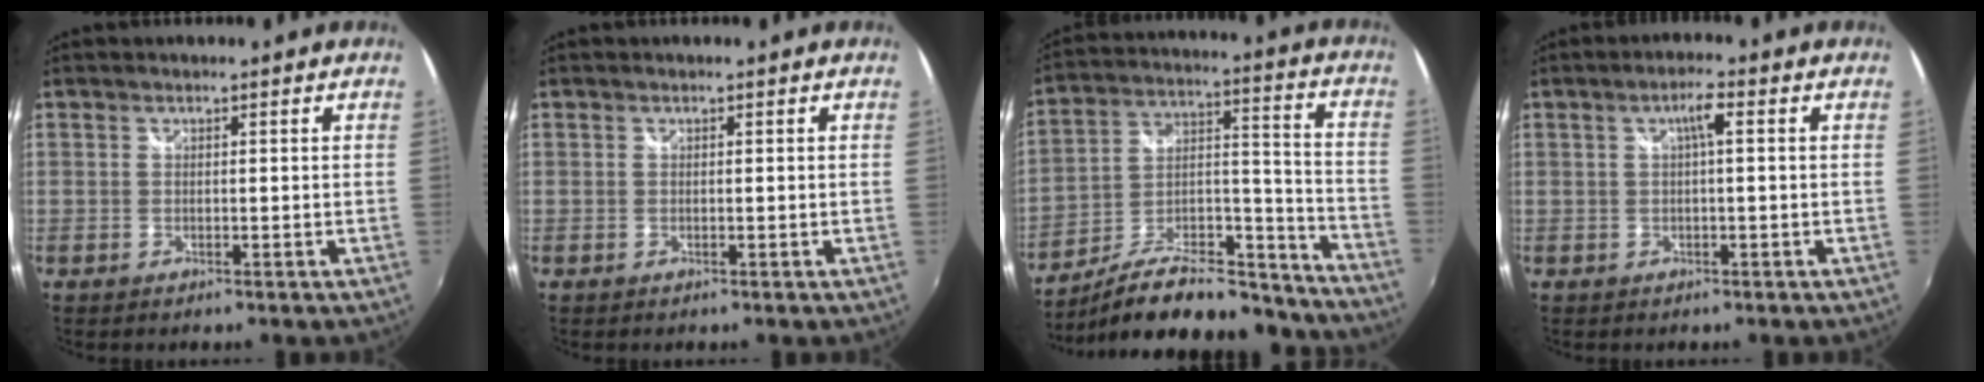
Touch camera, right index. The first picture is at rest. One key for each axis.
{"total": 0.0}
{"total": 25.8, "fx": -20.8, "fy": 8.4, "fz": 12.9, "tx": -0.206, "ty": 0.022, "tz": -0.295}
{"total": 2.9, "fx": 0.5, "fy": 0.2, "fz": 2.9, "tx": -0.052, "ty": 0.009, "tz": 0.008}